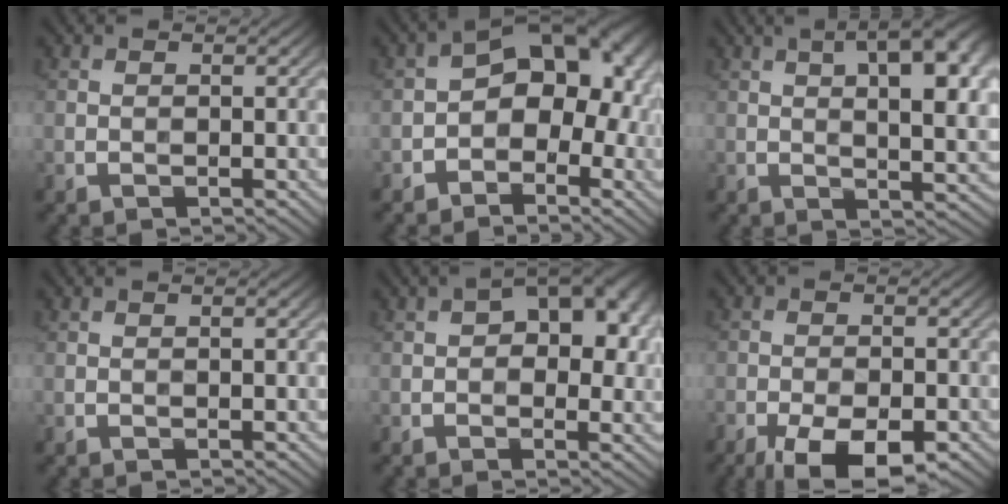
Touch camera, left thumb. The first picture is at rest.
{"total": 11.6, "force": [-1.0, 7.8, 8.6], "torque": [-0.089, 0.006, -0.027]}
{"total": 14.0, "force": [4.6, 5.6, 11.9], "torque": [-0.148, 0.030, 0.052]}
{"total": 0.7, "force": [0.1, 0.1, 0.6], "torque": [-0.010, 0.001, 0.002]}
{"total": 10.4, "force": [2.4, 6.1, 8.1], "torque": [-0.093, 0.014, 0.022]}
{"total": 10.3, "force": [-6.8, 3.9, 6.7], "torque": [-0.122, -0.025, -0.105]}